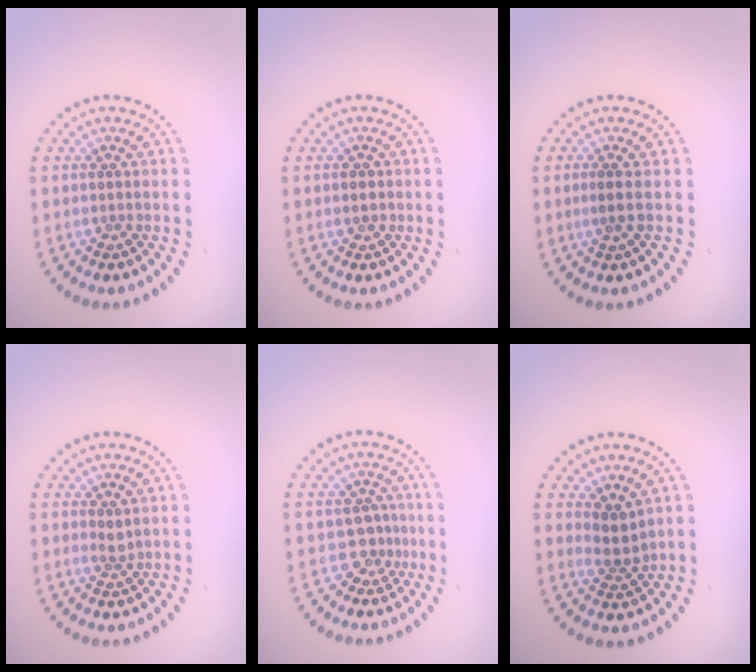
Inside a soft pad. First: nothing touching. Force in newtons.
{"total": 1.1, "press": 1.0, "slide": 0.5}
{"total": 1.0, "press": 0.7, "slide": 0.7}
{"total": 1.1, "press": 0.8, "slide": 0.7}
{"total": 1.9, "press": 1.5, "slide": 1.2}
{"total": 2.5, "press": 2.0, "slide": 1.5}